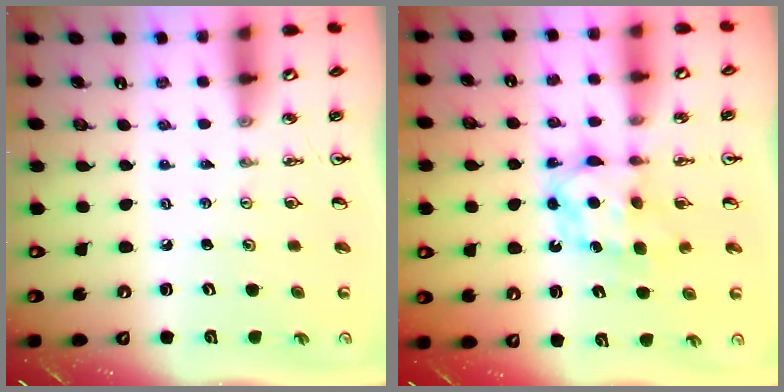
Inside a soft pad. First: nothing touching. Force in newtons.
{"total": 7.9, "press": 7.9, "slide": 0.7}